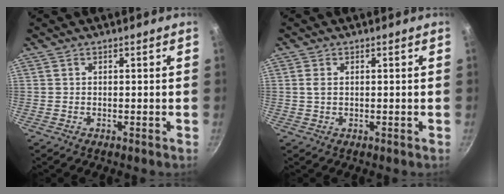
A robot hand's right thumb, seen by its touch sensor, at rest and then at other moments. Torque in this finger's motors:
{"motor_torque": [-0.46, 0.50, 0.12, -0.44, -0.05]}